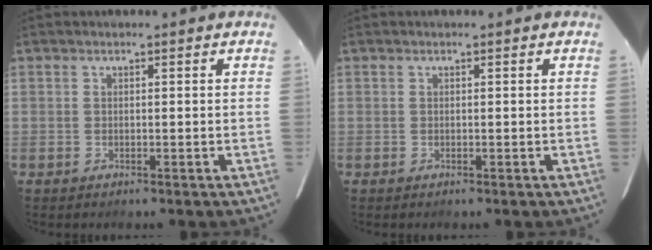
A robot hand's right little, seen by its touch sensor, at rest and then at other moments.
{"total": 0.0}